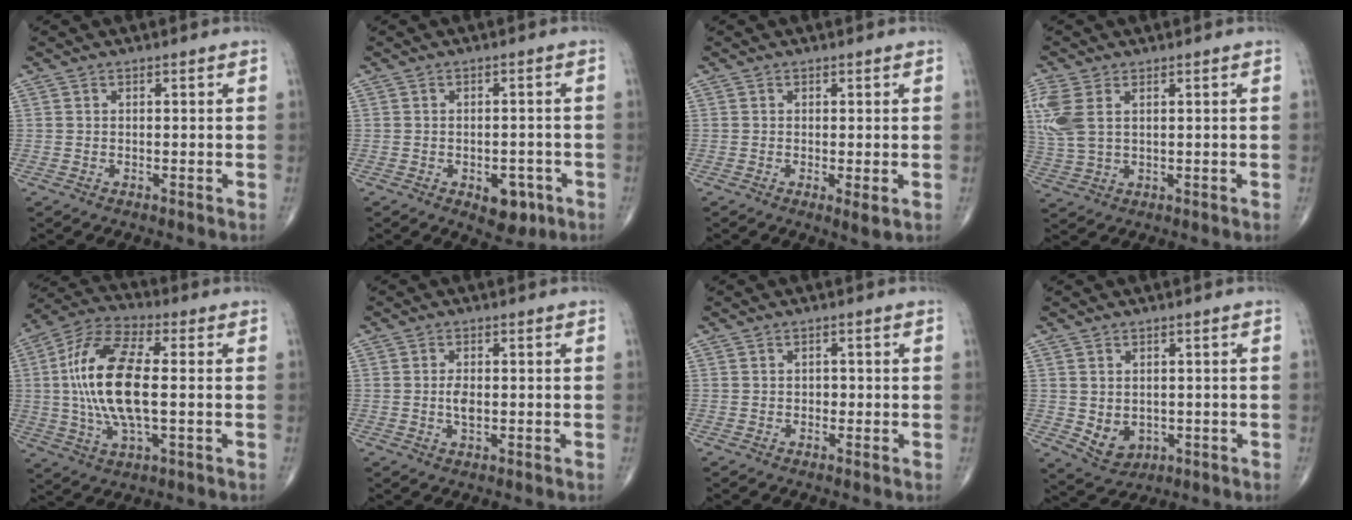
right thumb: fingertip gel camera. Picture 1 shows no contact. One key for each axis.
{"total": 5.8, "fx": -2.6, "fy": 3.4, "fz": 3.9, "tx": -0.029, "ty": 0.011, "tz": -0.026}
{"total": 2.1, "fx": -0.4, "fy": 0.5, "fz": 2.0, "tx": -0.039, "ty": -0.010, "tz": -0.007}
{"total": 8.0, "fx": 2.4, "fy": 4.5, "fz": 6.2, "tx": -0.174, "ty": 0.004, "tz": 0.059}
{"total": 17.5, "fx": 0.3, "fy": 7.0, "fz": 16.1, "tx": -0.335, "ty": 0.016, "tz": 0.003}
{"total": 2.5, "fx": -0.2, "fy": 1.2, "fz": 2.2, "tx": -0.042, "ty": -0.002, "tz": -0.003}
{"total": 1.1, "fx": -0.2, "fy": 0.8, "fz": 0.6, "tx": -0.002, "ty": 0.003, "tz": -0.005}
{"total": 5.3, "fx": -0.5, "fy": 4.2, "fz": 3.3, "tx": -0.040, "ty": -0.007, "tz": 0.010}